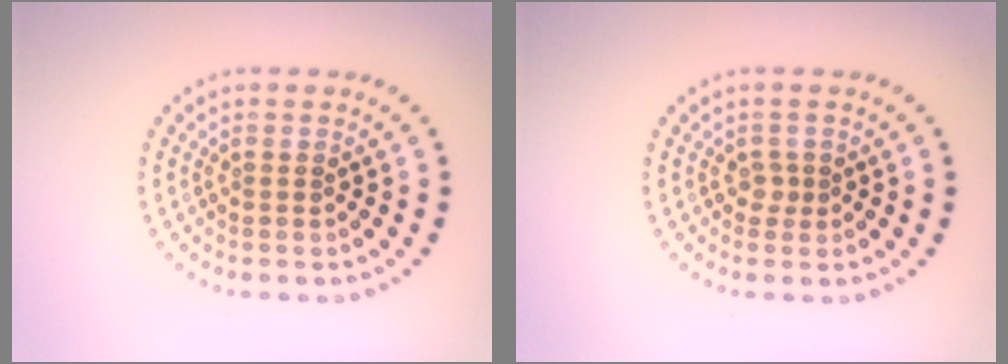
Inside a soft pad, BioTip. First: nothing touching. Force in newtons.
{"total": 0.9, "press": 0.7, "slide": 0.6}